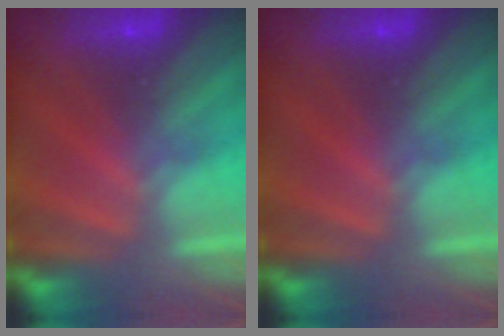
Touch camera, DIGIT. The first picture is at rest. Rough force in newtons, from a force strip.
{"total": 0.0}